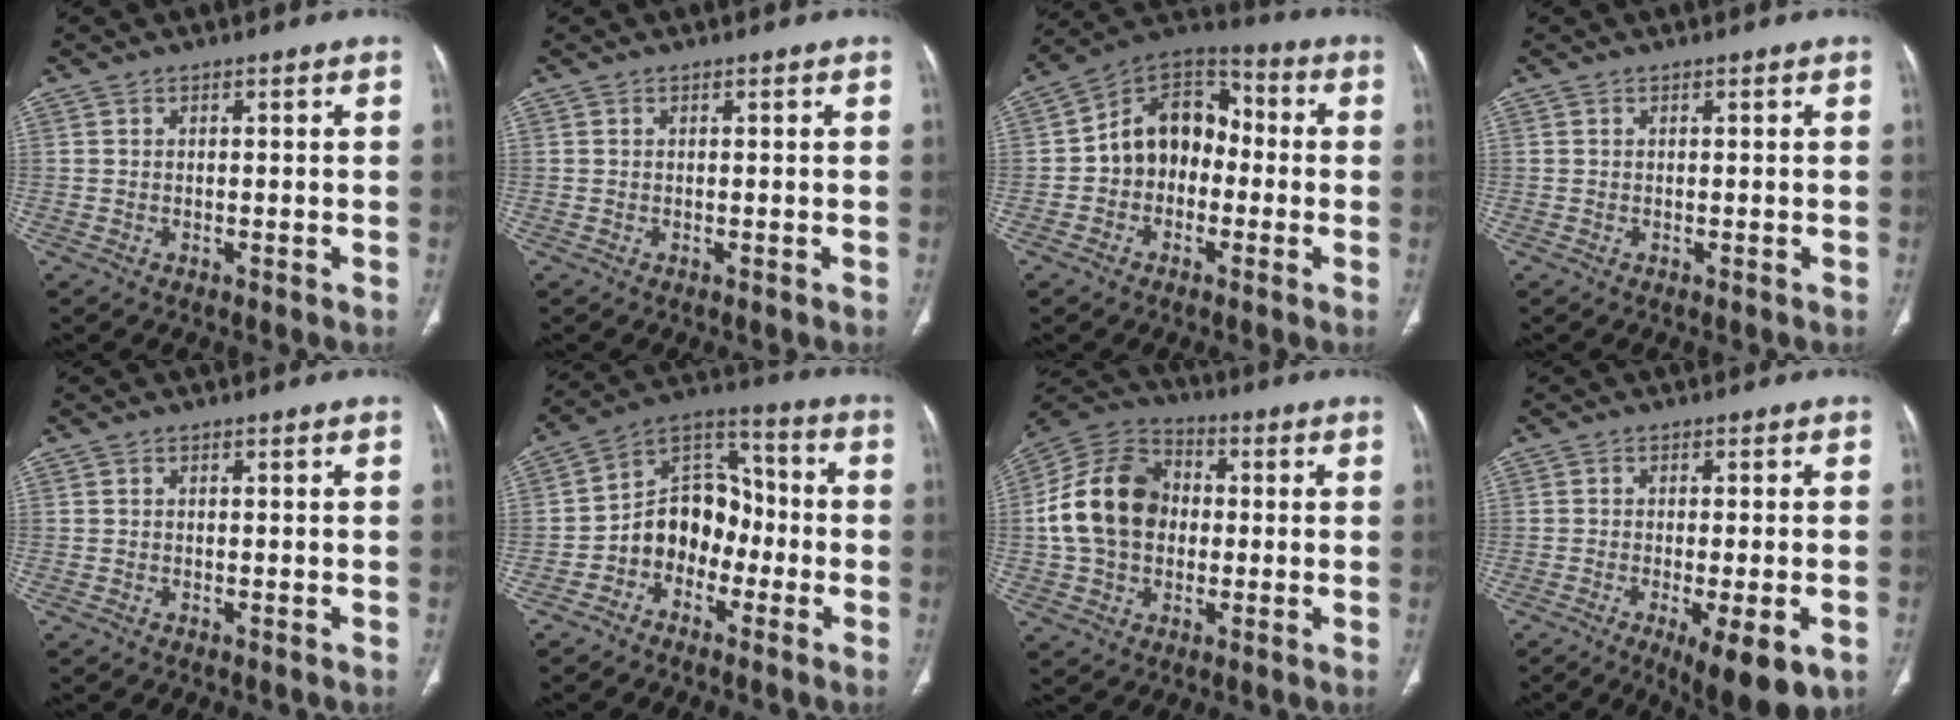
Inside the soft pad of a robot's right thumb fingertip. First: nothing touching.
{"total": 0.0}
{"total": 12.9, "force": [-1.1, 10.0, 8.1], "torque": [-0.092, 0.046, -0.034]}
{"total": 0.0}
{"total": 0.0}
{"total": 11.8, "force": [-3.6, 9.2, 6.3], "torque": [-0.064, 0.061, -0.076]}
{"total": 16.3, "force": [0.3, 12.4, 10.6], "torque": [-0.180, 0.030, -0.003]}
{"total": 11.0, "force": [-4.9, 3.2, 9.3], "torque": [-0.128, -0.011, -0.068]}